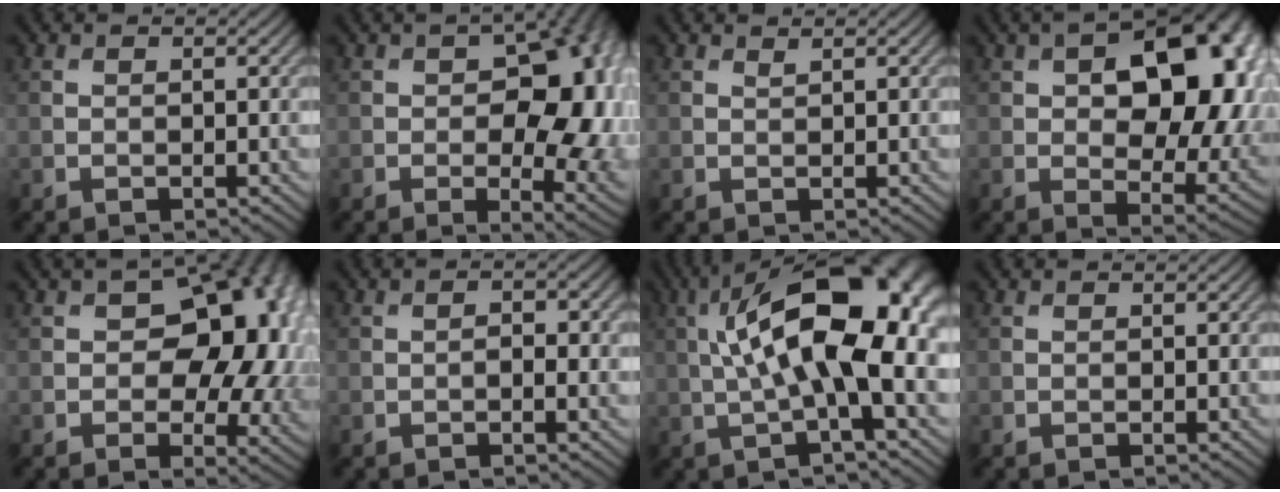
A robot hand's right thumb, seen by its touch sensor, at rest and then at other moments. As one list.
[{"total": 16.5, "force": [0.6, 9.4, 13.6], "torque": [-0.148, -0.012, 0.036]}, {"total": 0.6, "force": [0.6, 0.0, 0.1], "torque": [-0.001, -0.002, 0.012]}, {"total": 18.3, "force": [4.3, 10.9, 14.1], "torque": [-0.176, 0.007, 0.075]}, {"total": 16.0, "force": [1.7, 10.3, 12.2], "torque": [-0.122, -0.010, 0.040]}, {"total": 1.6, "force": [-0.3, 0.5, 1.5], "torque": [-0.025, -0.002, -0.001]}, {"total": 15.6, "force": [1.4, 6.0, 14.3], "torque": [-0.235, 0.020, 0.018]}, {"total": 0.0}]